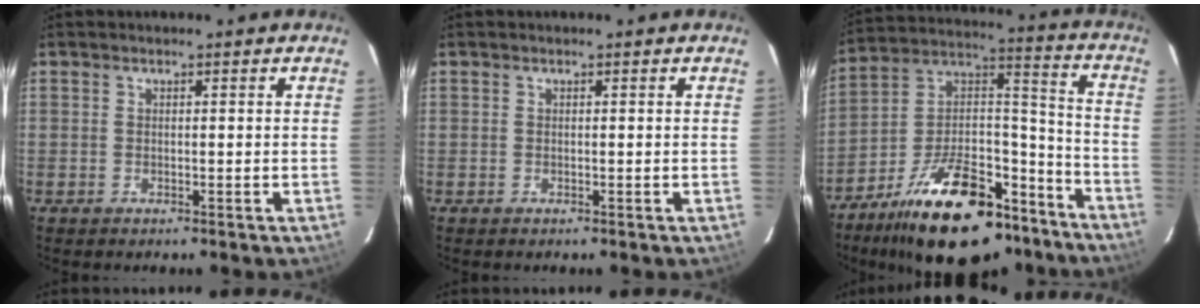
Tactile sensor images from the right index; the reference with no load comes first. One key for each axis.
{"total": 0.0}
{"total": 26.1, "fx": -18.0, "fy": 11.8, "fz": 14.8, "tx": -0.258, "ty": 0.044, "tz": -0.264}